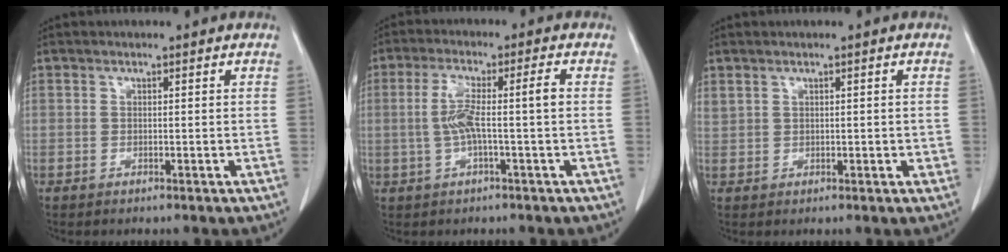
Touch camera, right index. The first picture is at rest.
{"total": 6.3, "force": [-0.4, 0.2, 6.2], "torque": [-0.129, 0.021, -0.004]}
{"total": 2.5, "force": [0.9, 1.5, 1.8], "torque": [-0.042, 0.016, 0.030]}